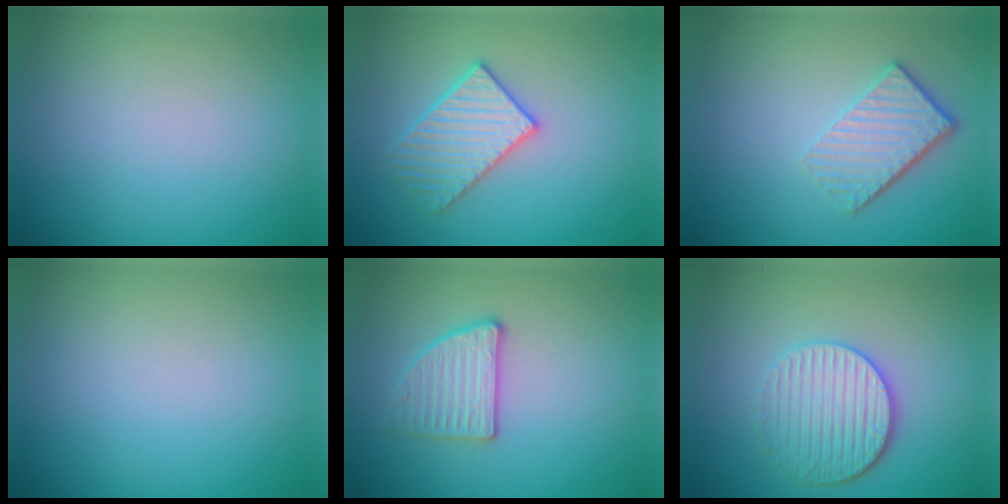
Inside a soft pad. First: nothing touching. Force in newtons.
{"total": 3.2, "press": 3.2, "slide": 0.4}
{"total": 4.3, "press": 3.0, "slide": 3.0}
{"total": 0.0}
{"total": 2.7, "press": 2.6, "slide": 0.8}
{"total": 4.0, "press": 3.4, "slide": 2.0}